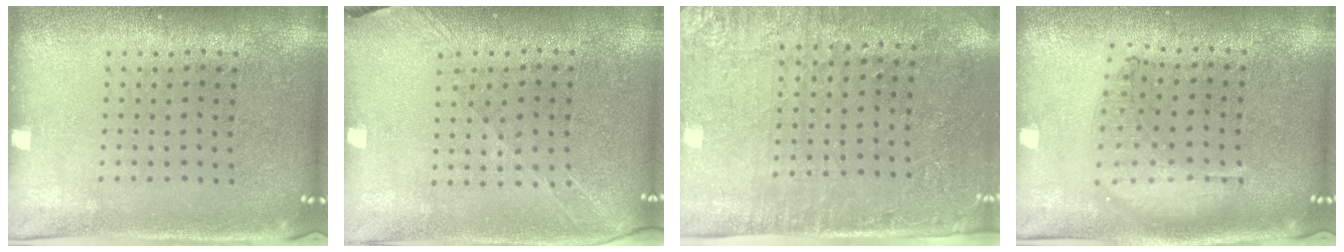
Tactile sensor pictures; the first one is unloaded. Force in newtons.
{"total": 1.3, "press": 1.2, "slide": 0.6}
{"total": 2.9, "press": 2.5, "slide": 1.5}
{"total": 1.0, "press": 1.0, "slide": 0.2}